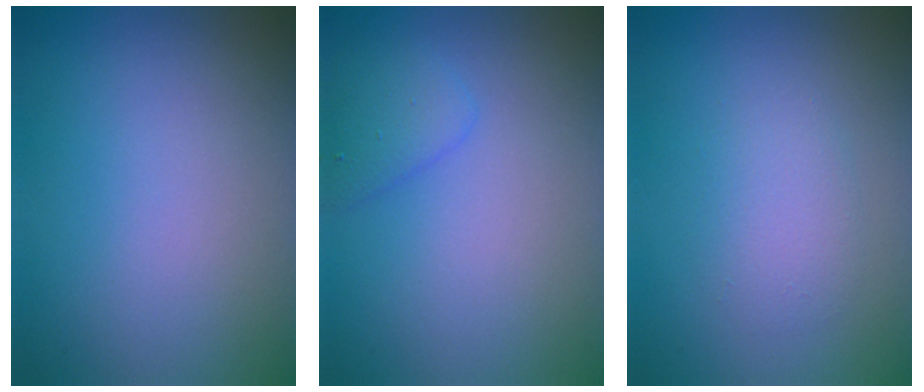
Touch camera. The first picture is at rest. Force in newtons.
{"total": 1.9, "press": 1.9, "slide": 0.1}
{"total": 2.0, "press": 2.0, "slide": 0.0}